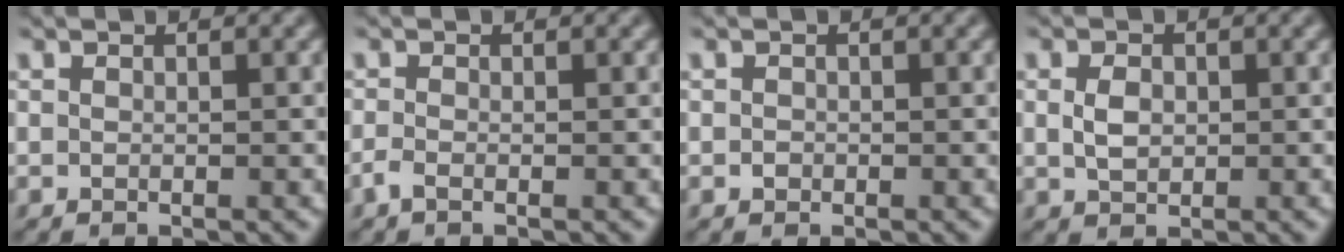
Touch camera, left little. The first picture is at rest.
{"total": 1.2, "force": [-0.7, 0.4, 0.8], "torque": [-0.021, 0.001, -0.017]}
{"total": 0.6, "force": [-0.3, 0.4, 0.2], "torque": [-0.002, -0.002, -0.008]}
{"total": 2.0, "force": [0.0, 1.4, 1.4], "torque": [-0.034, 0.002, 0.000]}